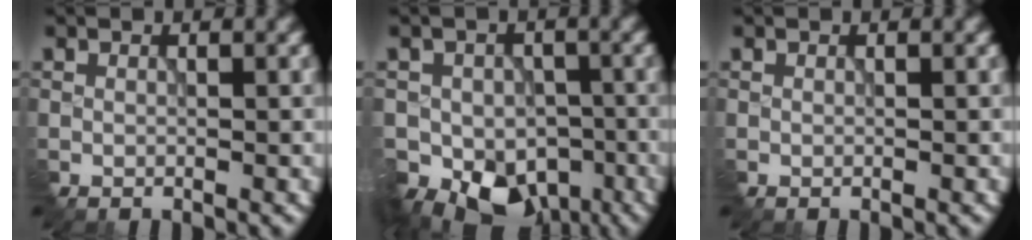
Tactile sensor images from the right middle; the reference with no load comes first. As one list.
[{"total": 9.1, "force": [-4.8, 7.1, 3.1], "torque": [-0.031, -0.030, -0.074]}, {"total": 0.0}]